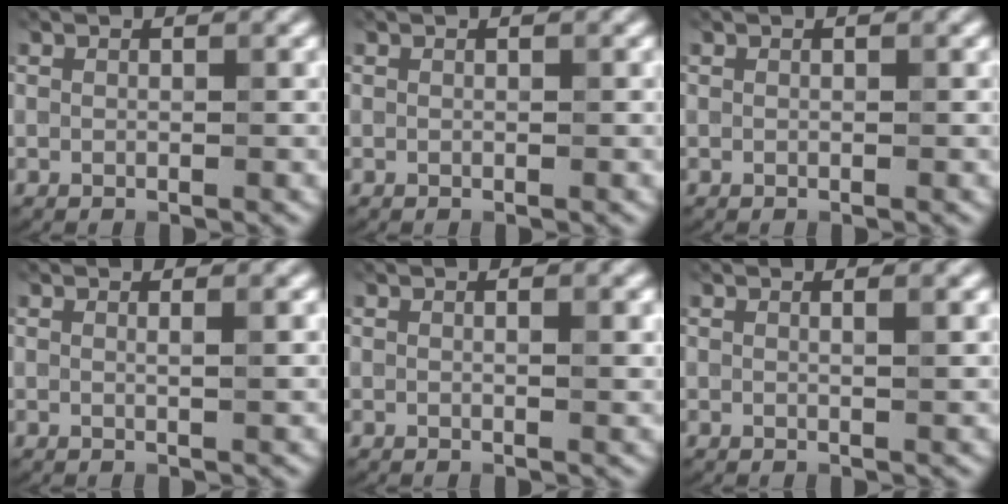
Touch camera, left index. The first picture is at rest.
{"total": 0.0}
{"total": 0.0}
{"total": 0.8, "force": [0.3, -0.1, 0.7], "torque": [-0.013, 0.004, 0.005]}
{"total": 1.3, "force": [0.5, 0.2, 1.2], "torque": [-0.021, 0.002, 0.008]}
{"total": 1.0, "force": [0.5, -0.1, 0.9], "torque": [-0.018, 0.003, 0.009]}